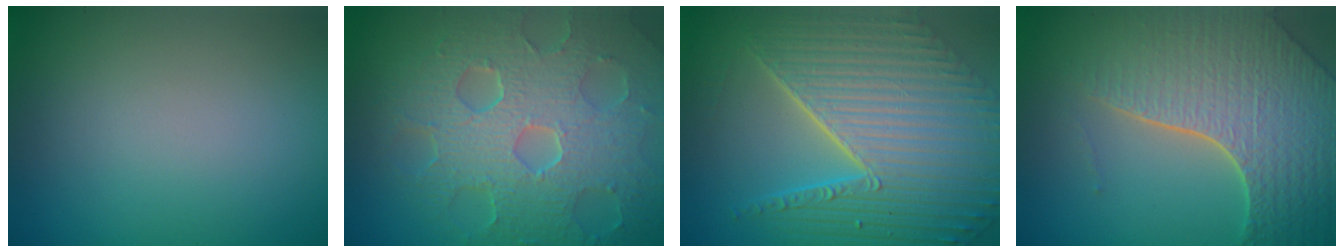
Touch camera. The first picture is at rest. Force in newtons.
{"total": 8.8, "press": 6.3, "slide": 6.1}
{"total": 10.8, "press": 7.3, "slide": 8.0}
{"total": 8.0, "press": 5.6, "slide": 5.6}